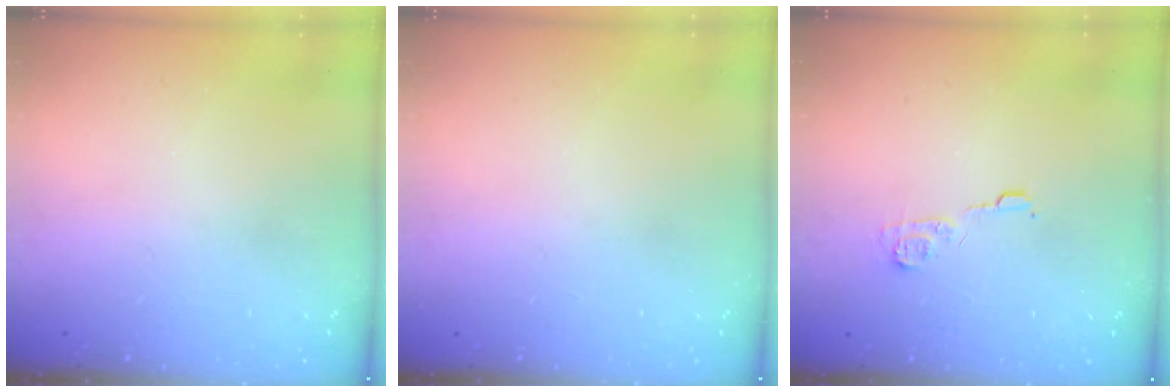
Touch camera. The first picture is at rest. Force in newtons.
{"total": 0.0}
{"total": 7.0, "press": 7.0, "slide": 0.6}